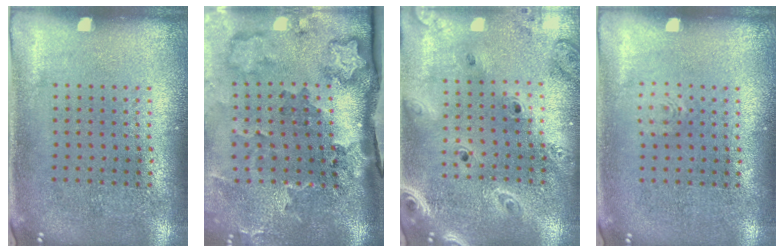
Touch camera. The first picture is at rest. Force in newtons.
{"total": 3.8, "press": 2.4, "slide": 2.9}
{"total": 2.6, "press": 2.3, "slide": 1.2}
{"total": 0.6, "press": 0.6, "slide": 0.1}